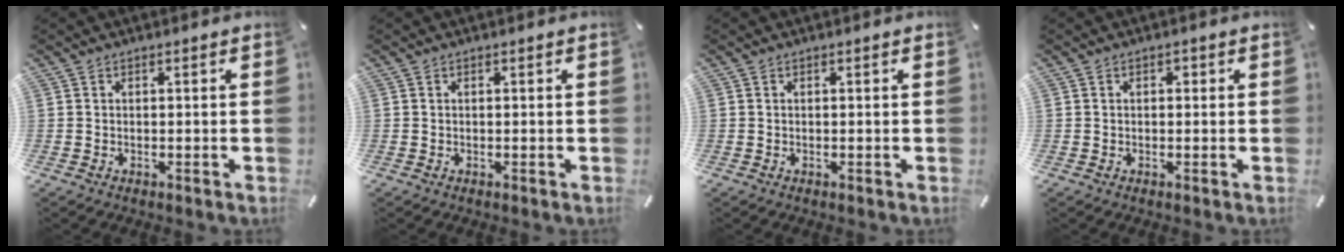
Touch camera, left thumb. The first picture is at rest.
{"total": 0.0}
{"total": 0.0}
{"total": 1.0, "force": [0.1, 0.7, 0.6], "torque": [-0.013, 0.006, 0.000]}